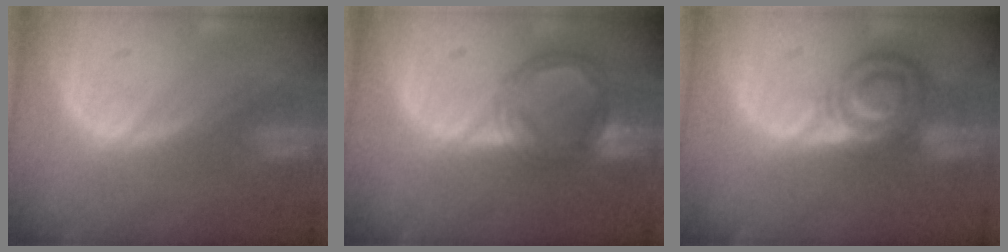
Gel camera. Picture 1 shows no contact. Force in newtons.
{"total": 5.9, "press": 5.9, "slide": 0.8}
{"total": 6.9, "press": 6.4, "slide": 2.5}